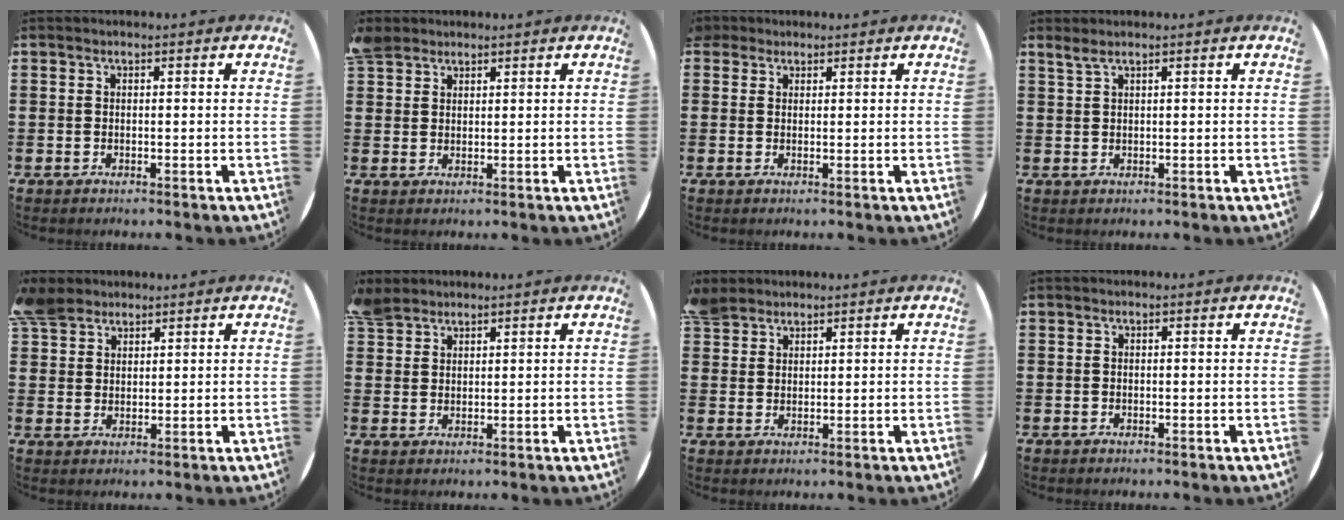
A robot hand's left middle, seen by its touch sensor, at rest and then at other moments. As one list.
[{"total": 2.7, "force": [2.3, 1.3, 0.3], "torque": [-0.012, 0.005, 0.047]}, {"total": 1.2, "force": [1.0, 0.6, 0.0], "torque": [-0.002, 0.004, 0.019]}, {"total": 1.2, "force": [0.9, 0.0, 0.8], "torque": [-0.017, 0.001, 0.016]}, {"total": 4.5, "force": [3.8, 2.3, 0.7], "torque": [-0.028, -0.001, 0.076]}, {"total": 3.2, "force": [2.9, 1.3, 0.3], "torque": [-0.014, -0.001, 0.058]}, {"total": 2.9, "force": [2.7, 1.2, 0.1], "torque": [-0.010, 0.000, 0.054]}, {"total": 0.0}]